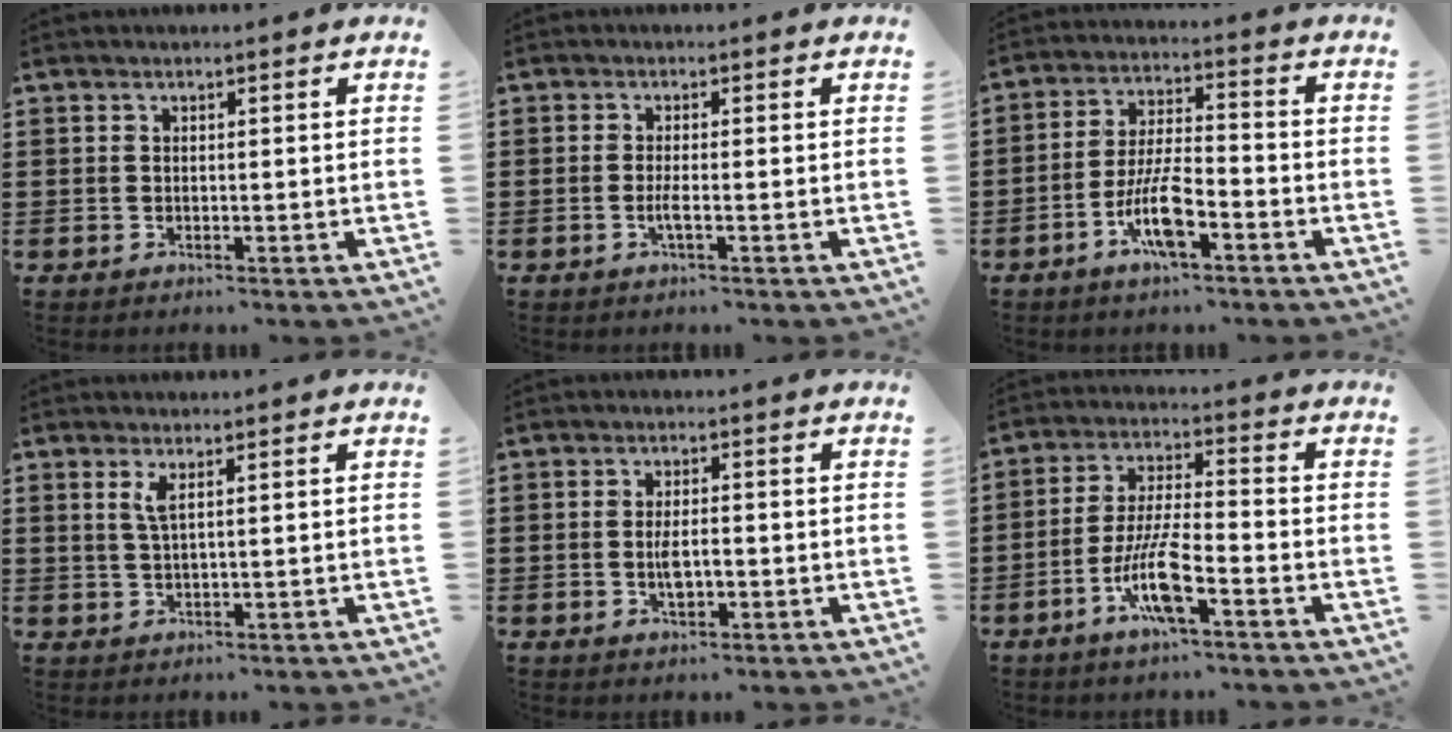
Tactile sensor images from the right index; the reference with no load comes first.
{"total": 2.1, "force": [-0.7, 0.0, 1.9], "torque": [-0.041, -0.006, -0.016]}
{"total": 8.5, "force": [-4.2, 2.3, 6.9], "torque": [-0.158, -0.006, -0.083]}
{"total": 2.2, "force": [1.0, 0.4, 2.0], "torque": [-0.043, 0.001, 0.017]}
{"total": 3.5, "force": [-0.6, 1.3, 3.2], "torque": [-0.058, 0.001, -0.011]}
{"total": 9.3, "force": [-4.4, 1.9, 8.0], "torque": [-0.174, -0.009, -0.085]}